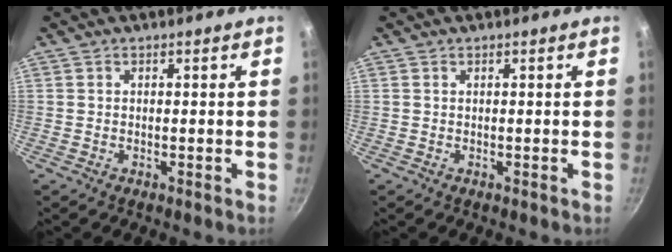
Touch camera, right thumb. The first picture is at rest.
{"total": 0.0}